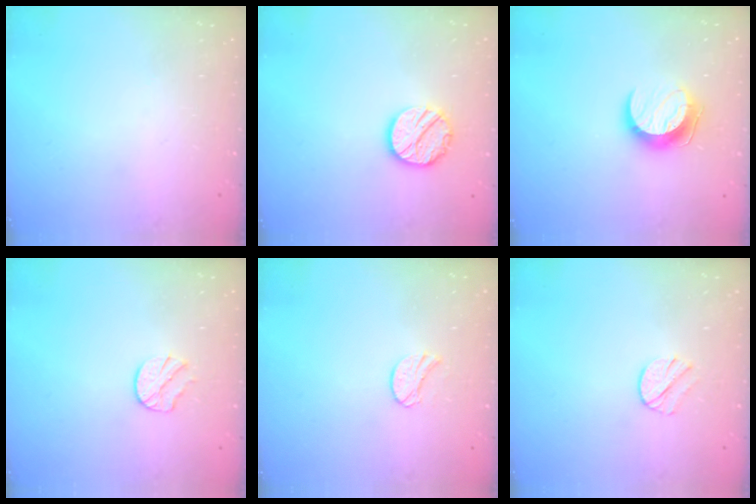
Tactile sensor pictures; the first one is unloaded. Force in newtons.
{"total": 11.6, "press": 11.6, "slide": 0.5}
{"total": 10.0, "press": 9.9, "slide": 1.2}
{"total": 6.1, "press": 6.1, "slide": 0.7}
{"total": 7.1, "press": 7.0, "slide": 0.6}
{"total": 6.1, "press": 6.1, "slide": 0.7}